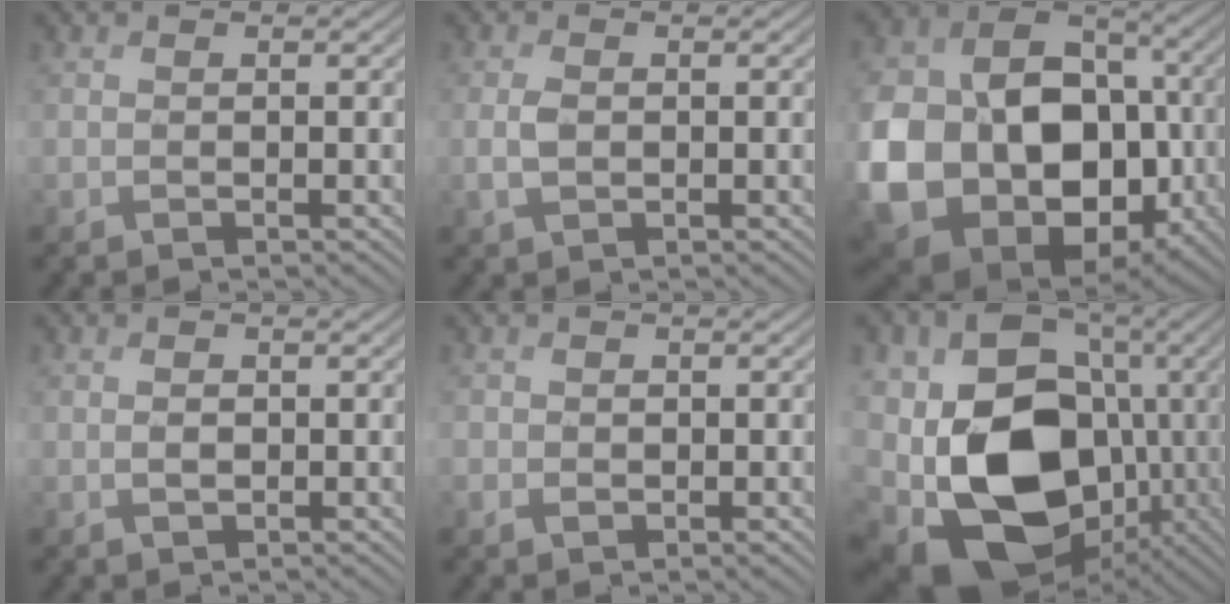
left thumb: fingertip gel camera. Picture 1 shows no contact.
{"total": 2.1, "force": [-0.1, 1.2, 1.7], "torque": [-0.042, 0.000, -0.002]}
{"total": 20.0, "force": [-4.2, 15.4, 12.0], "torque": [-0.287, -0.047, -0.045]}
{"total": 1.4, "force": [0.0, 0.9, 1.1], "torque": [-0.023, -0.001, 0.001]}
{"total": 2.0, "force": [-0.5, 1.7, 1.1], "torque": [-0.023, -0.010, -0.010]}
{"total": 18.3, "force": [-3.2, 13.3, 12.2], "torque": [-0.246, -0.025, -0.049]}